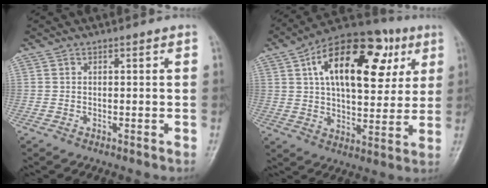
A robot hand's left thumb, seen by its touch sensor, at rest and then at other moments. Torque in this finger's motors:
{"motor_torque": [0.61, 1.00, 1.71, -1.06, 0.22]}